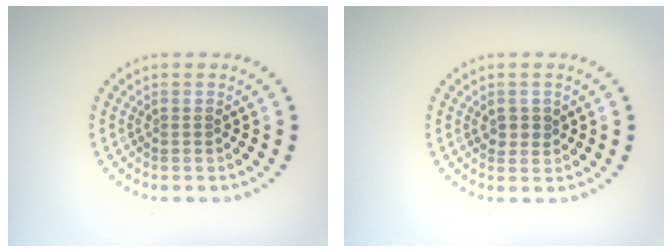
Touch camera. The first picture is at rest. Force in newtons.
{"total": 1.5, "press": 1.3, "slide": 0.7}